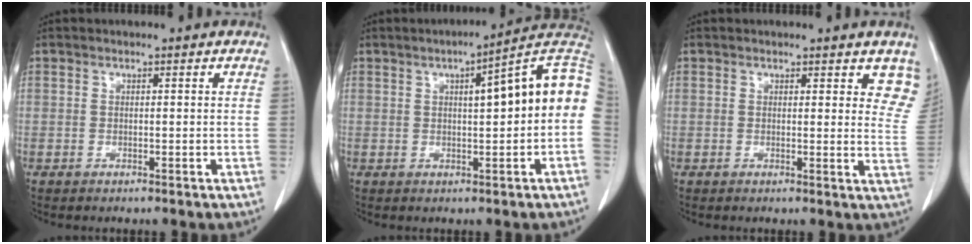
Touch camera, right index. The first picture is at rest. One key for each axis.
{"total": 12.1, "fx": 1.7, "fy": 1.6, "fz": 11.9, "tx": -0.165, "ty": 0.033, "tz": 0.017}
{"total": 6.0, "fx": 4.9, "fy": 2.0, "fz": 2.8, "tx": -0.018, "ty": -0.022, "tz": 0.043}